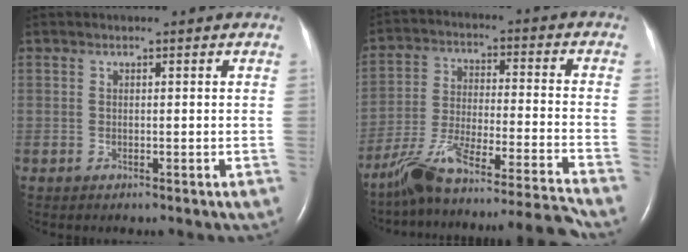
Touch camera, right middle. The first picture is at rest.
{"total": 19.4, "force": [-17.3, -2.1, 8.6], "torque": [-0.141, -0.018, -0.281]}